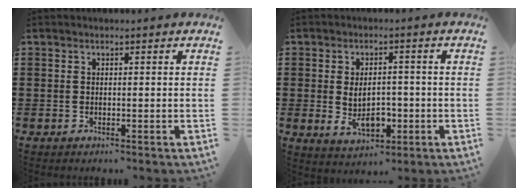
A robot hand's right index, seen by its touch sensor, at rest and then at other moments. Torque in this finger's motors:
{"motor_torque": [1.45, 0.69, 0.27, 0.15]}